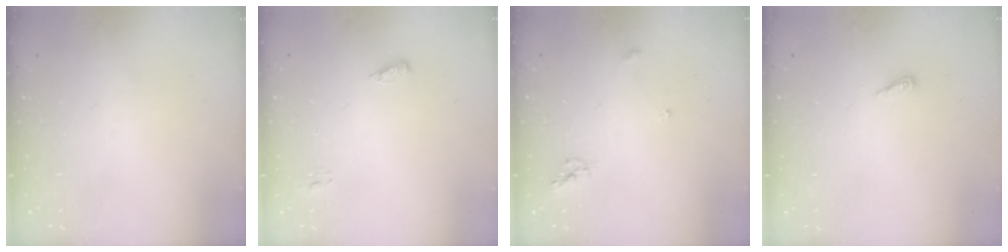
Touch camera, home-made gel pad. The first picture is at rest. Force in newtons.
{"total": 4.9, "press": 4.6, "slide": 1.5}
{"total": 5.6, "press": 5.6, "slide": 0.7}
{"total": 4.2, "press": 4.1, "slide": 0.4}